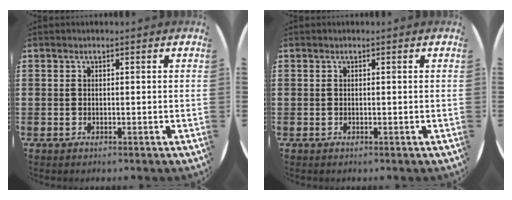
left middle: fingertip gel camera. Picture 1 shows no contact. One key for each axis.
{"total": 0.0}